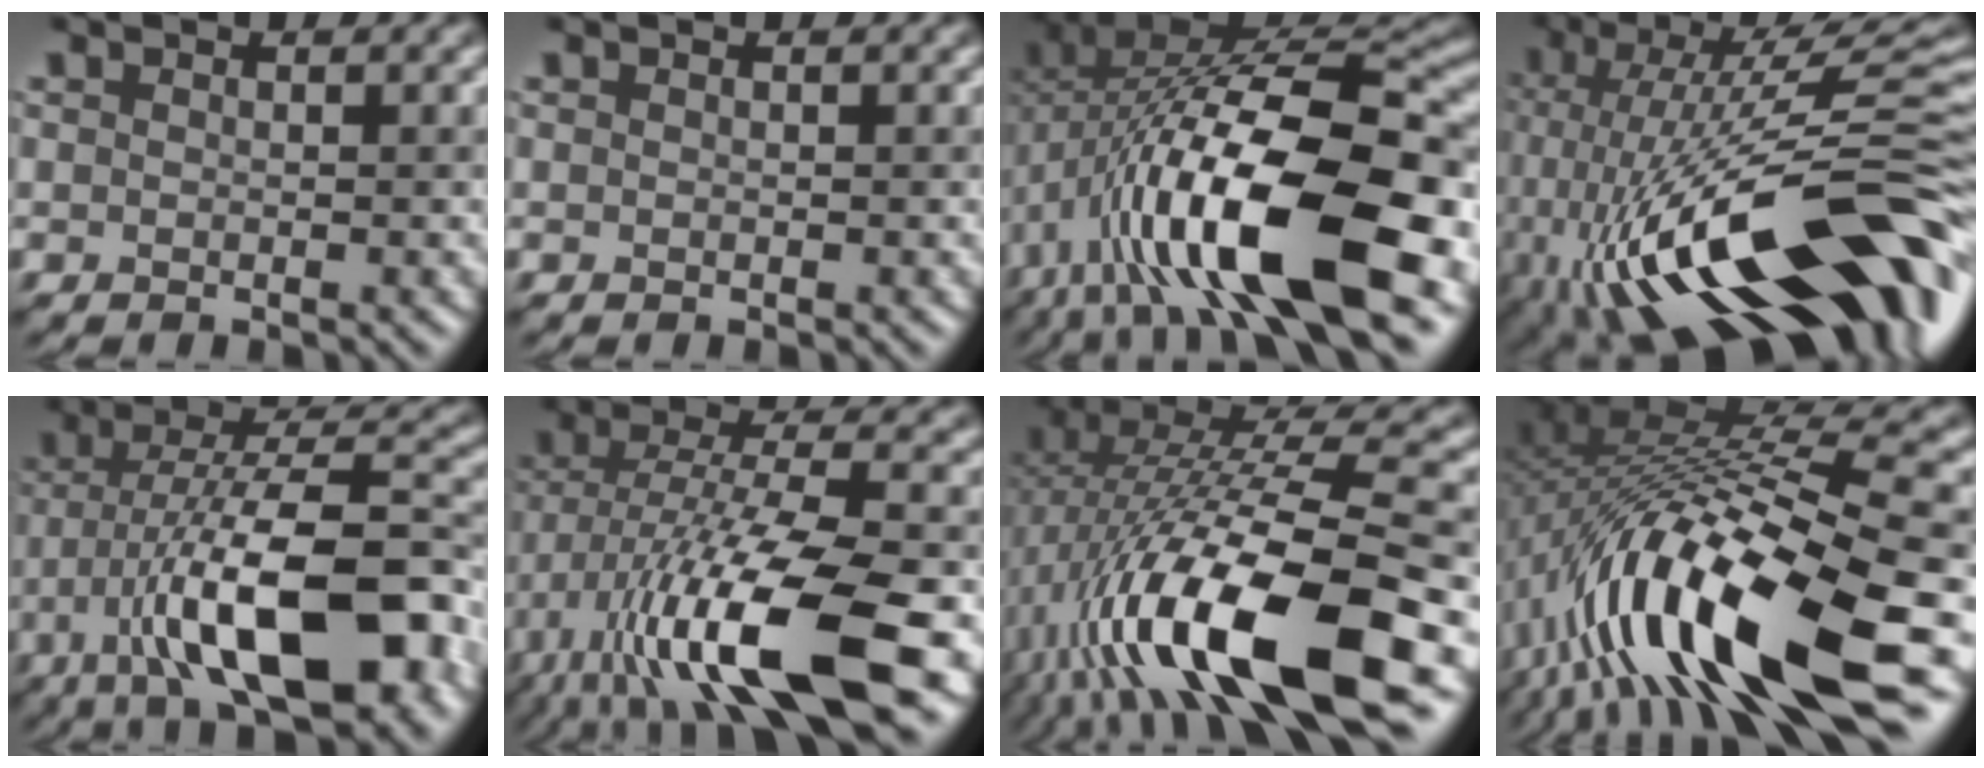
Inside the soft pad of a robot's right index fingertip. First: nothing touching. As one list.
[{"total": 0.0}, {"total": 17.4, "force": [-4.5, 7.3, 15.1], "torque": [-0.252, 0.011, -0.082]}, {"total": 18.4, "force": [-5.4, 6.9, 16.2], "torque": [-0.251, 0.020, -0.092]}, {"total": 13.9, "force": [-5.4, 4.9, 11.8], "torque": [-0.188, 0.007, -0.089]}, {"total": 13.6, "force": [-5.4, 4.2, 11.7], "torque": [-0.217, -0.008, -0.099]}, {"total": 14.6, "force": [-4.3, 5.0, 13.0], "torque": [-0.237, 0.001, -0.072]}, {"total": 16.3, "force": [-5.5, 4.7, 14.6], "torque": [-0.270, 0.012, -0.089]}]